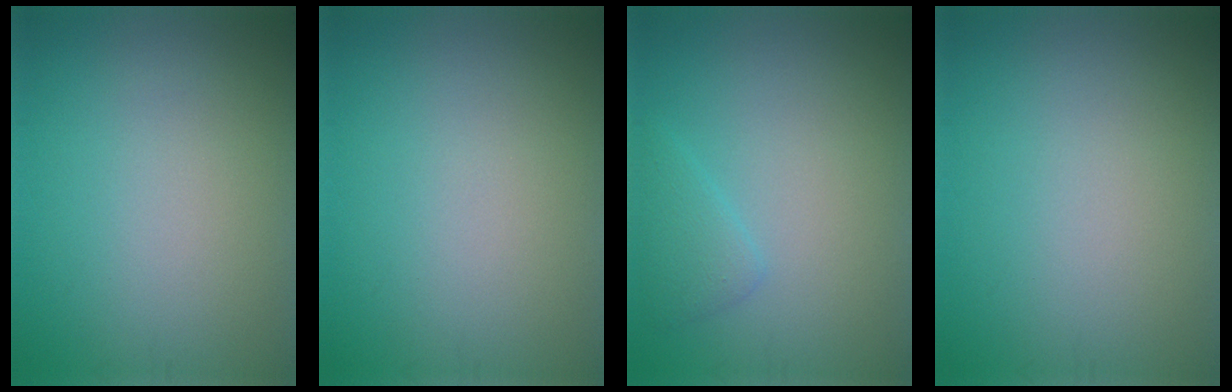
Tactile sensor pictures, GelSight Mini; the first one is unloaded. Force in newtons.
{"total": 0.0}
{"total": 1.7, "press": 1.7, "slide": 0.0}
{"total": 0.0}